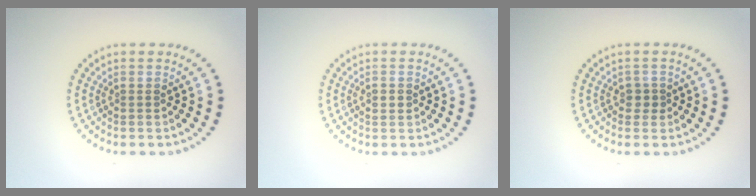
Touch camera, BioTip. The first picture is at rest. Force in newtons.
{"total": 0.8, "press": 0.8, "slide": 0.1}
{"total": 1.2, "press": 0.9, "slide": 0.7}